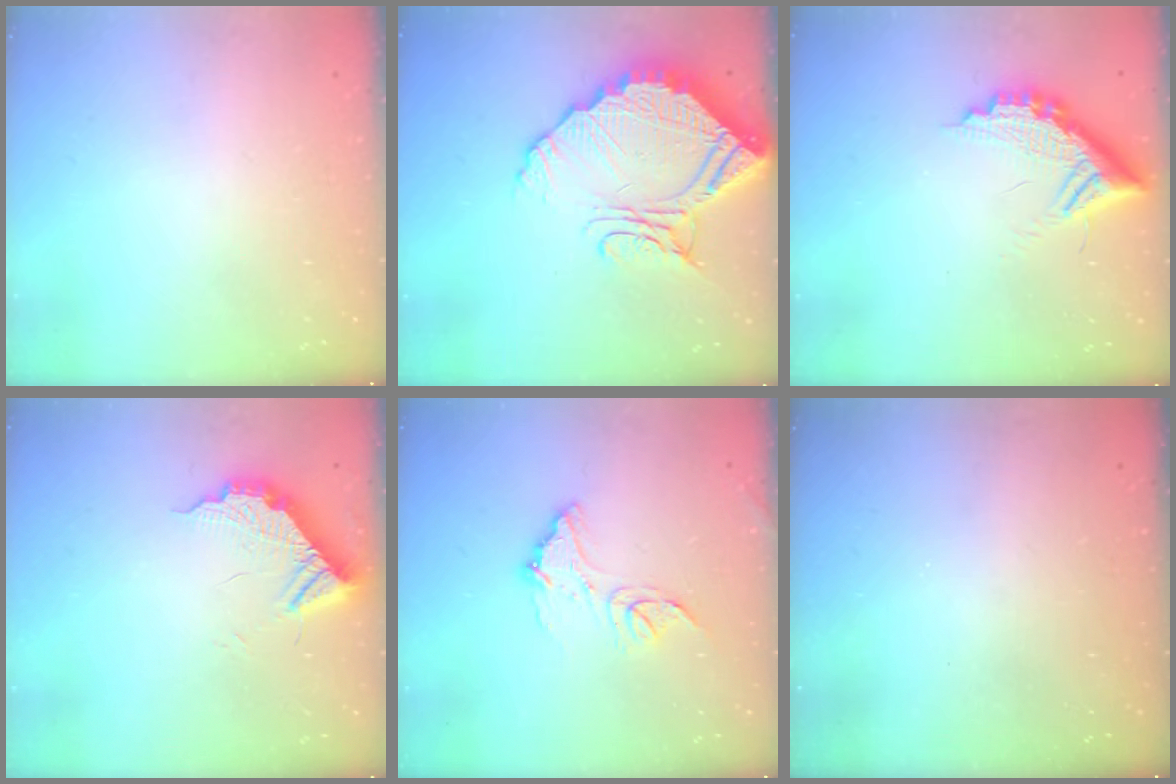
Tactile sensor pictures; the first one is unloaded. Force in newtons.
{"total": 17.3, "press": 17.2, "slide": 1.9}
{"total": 12.8, "press": 12.8, "slide": 0.7}
{"total": 11.0, "press": 11.0, "slide": 0.6}
{"total": 12.3, "press": 12.3, "slide": 1.0}
{"total": 2.9, "press": 2.7, "slide": 0.8}